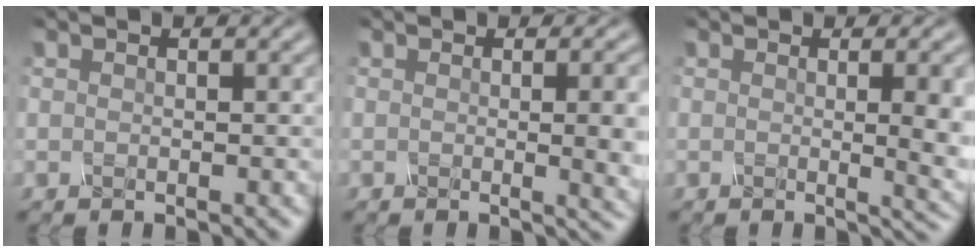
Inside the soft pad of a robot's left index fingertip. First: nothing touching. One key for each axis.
{"total": 5.4, "fx": 0.0, "fy": 2.0, "fz": 5.0, "tx": -0.040, "ty": -0.003, "tz": 0.004}
{"total": 5.9, "fx": 0.1, "fy": 2.0, "fz": 5.6, "tx": -0.050, "ty": -0.005, "tz": 0.006}